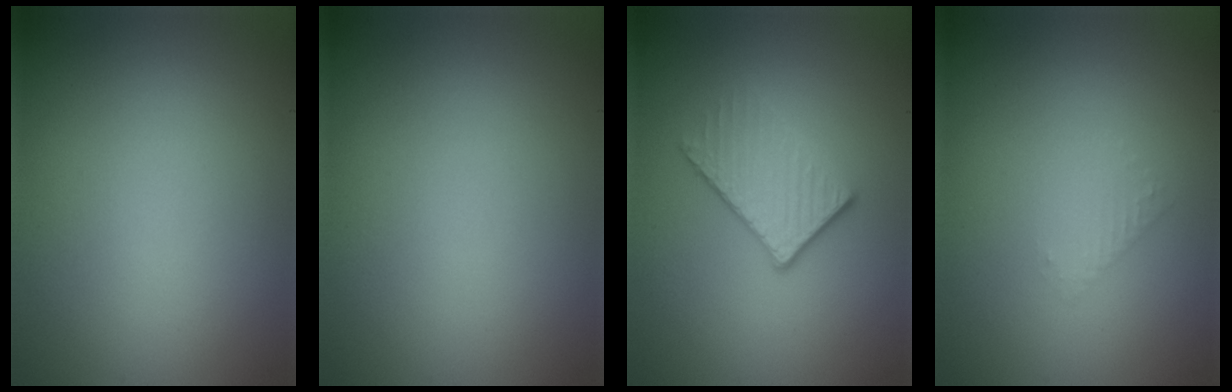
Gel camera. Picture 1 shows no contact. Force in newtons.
{"total": 0.0}
{"total": 3.5, "press": 2.6, "slide": 2.3}
{"total": 0.9, "press": 0.9, "slide": 0.2}